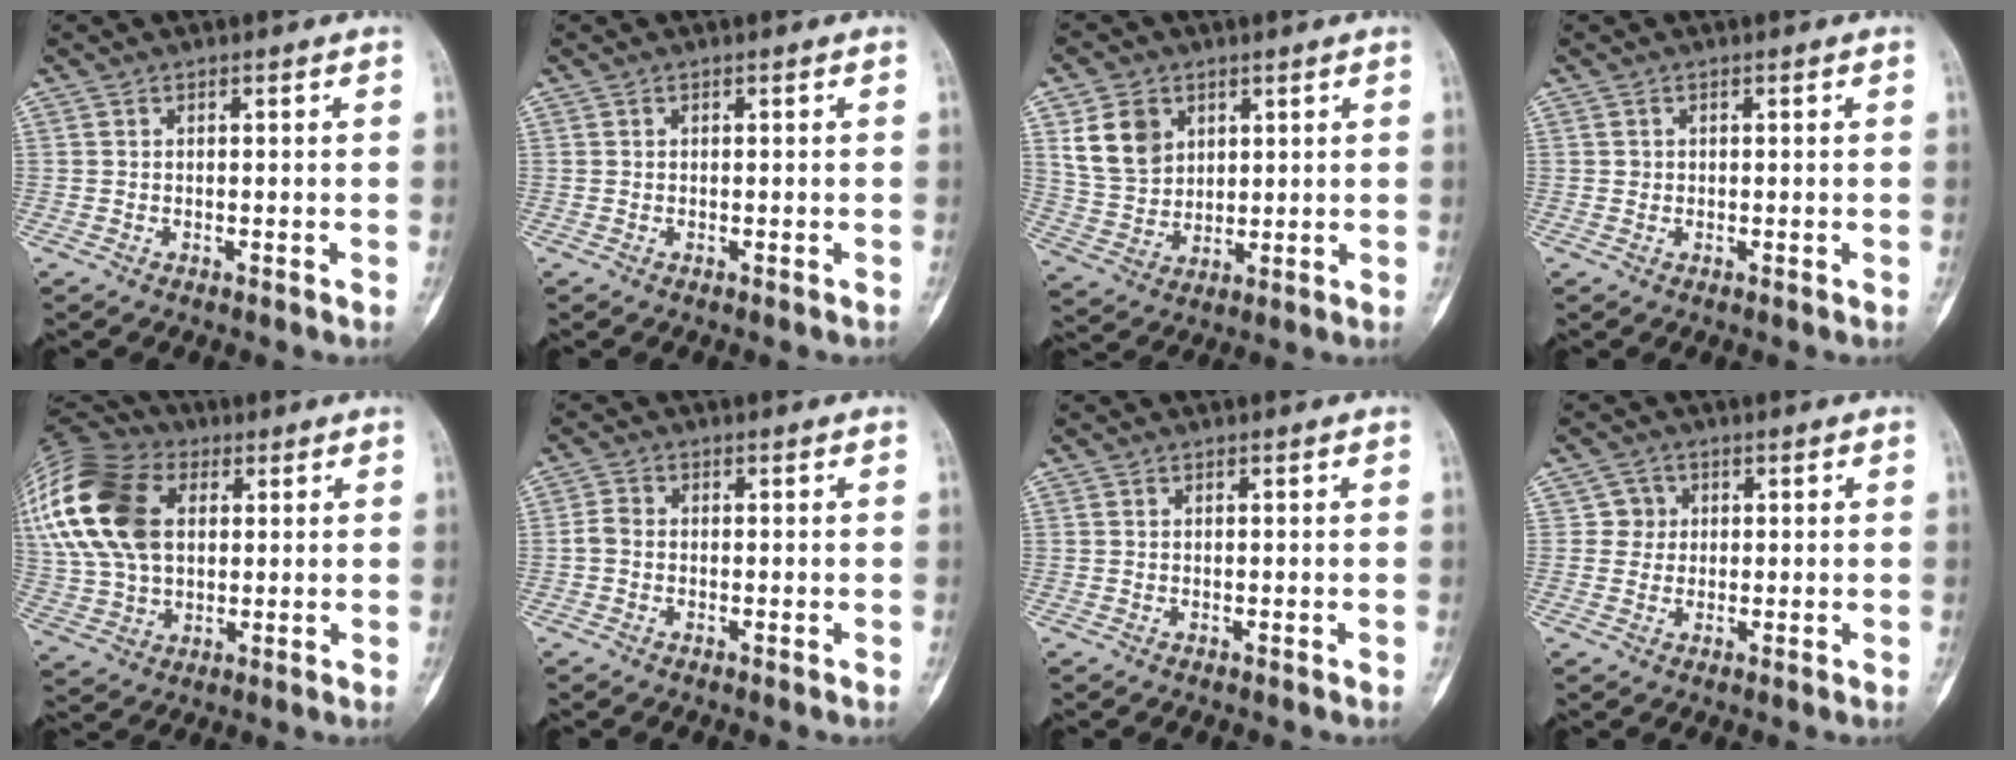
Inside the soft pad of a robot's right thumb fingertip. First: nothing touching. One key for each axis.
{"total": 0.0}
{"total": 10.0, "fx": 4.0, "fy": 7.7, "fz": 5.0, "tx": -0.070, "ty": -0.017, "tz": 0.089}
{"total": 0.6, "fx": 0.0, "fy": 0.6, "fz": 0.1, "tx": 0.003, "ty": 0.003, "tz": 0.001}
{"total": 26.1, "fx": 7.0, "fy": 17.4, "fz": 18.2, "tx": -0.420, "ty": 0.034, "tz": 0.133}
{"total": 2.1, "fx": -0.5, "fy": 1.5, "fz": 1.4, "tx": -0.027, "ty": 0.003, "tz": -0.018}
{"total": 0.0}
{"total": 2.9, "fx": 0.5, "fy": 2.9, "fz": 0.1, "tx": 0.021, "ty": 0.005, "tz": 0.001}